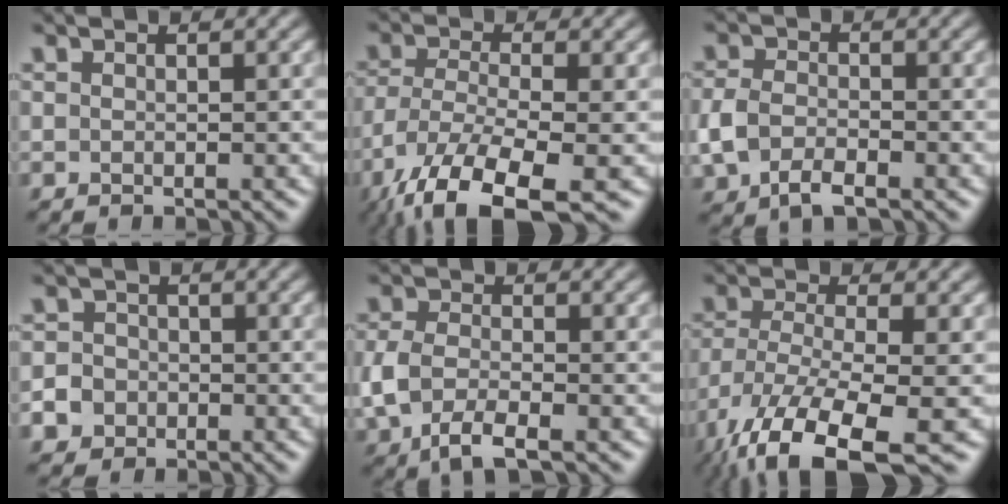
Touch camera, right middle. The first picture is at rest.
{"total": 10.2, "force": [-5.9, 3.4, 7.5], "torque": [-0.161, -0.029, -0.112]}
{"total": 4.1, "force": [-1.6, 2.6, 2.7], "torque": [-0.062, -0.003, -0.034]}
{"total": 5.6, "force": [-2.9, 4.6, 1.4], "torque": [-0.022, -0.012, -0.066]}
{"total": 4.6, "force": [-1.6, 2.6, 3.5], "torque": [-0.081, -0.004, -0.033]}
{"total": 11.5, "force": [-6.9, 3.8, 8.4], "torque": [-0.182, -0.035, -0.121]}